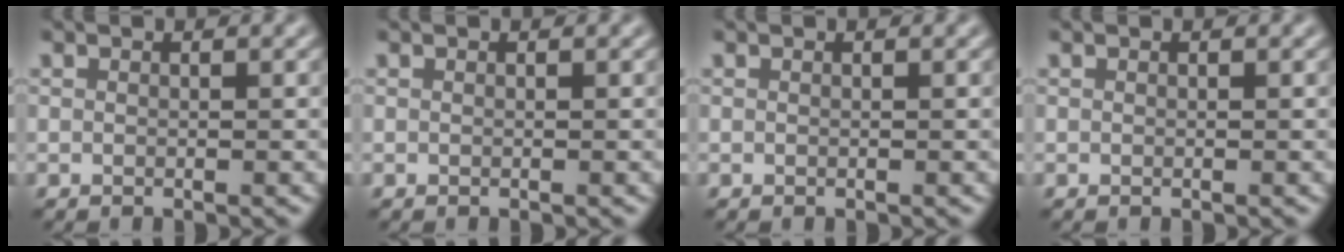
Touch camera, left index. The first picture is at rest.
{"total": 0.0}
{"total": 0.0}
{"total": 0.0}